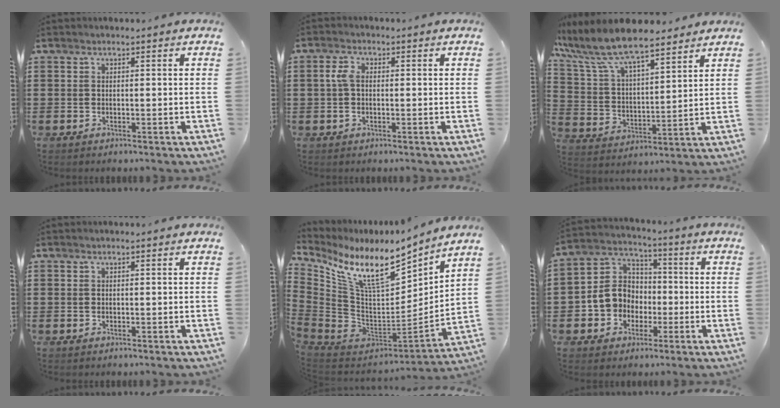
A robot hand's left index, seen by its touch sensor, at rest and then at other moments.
{"total": 3.2, "force": [0.0, 1.8, 2.6], "torque": [-0.076, -0.001, -0.008]}
{"total": 9.5, "force": [8.1, 1.7, 4.6], "torque": [-0.123, -0.035, 0.140]}
{"total": 0.0}
{"total": 12.4, "force": [8.0, 4.1, 8.6], "torque": [-0.187, -0.067, 0.135]}
{"total": 8.0, "force": [-1.9, 7.4, 2.5], "torque": [-0.094, 0.011, -0.042]}